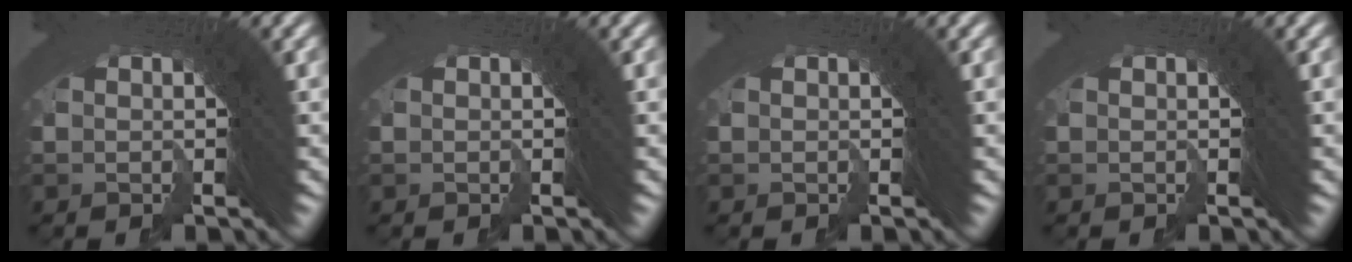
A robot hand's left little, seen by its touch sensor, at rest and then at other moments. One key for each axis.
{"total": 0.0}
{"total": 0.0}
{"total": 0.0}